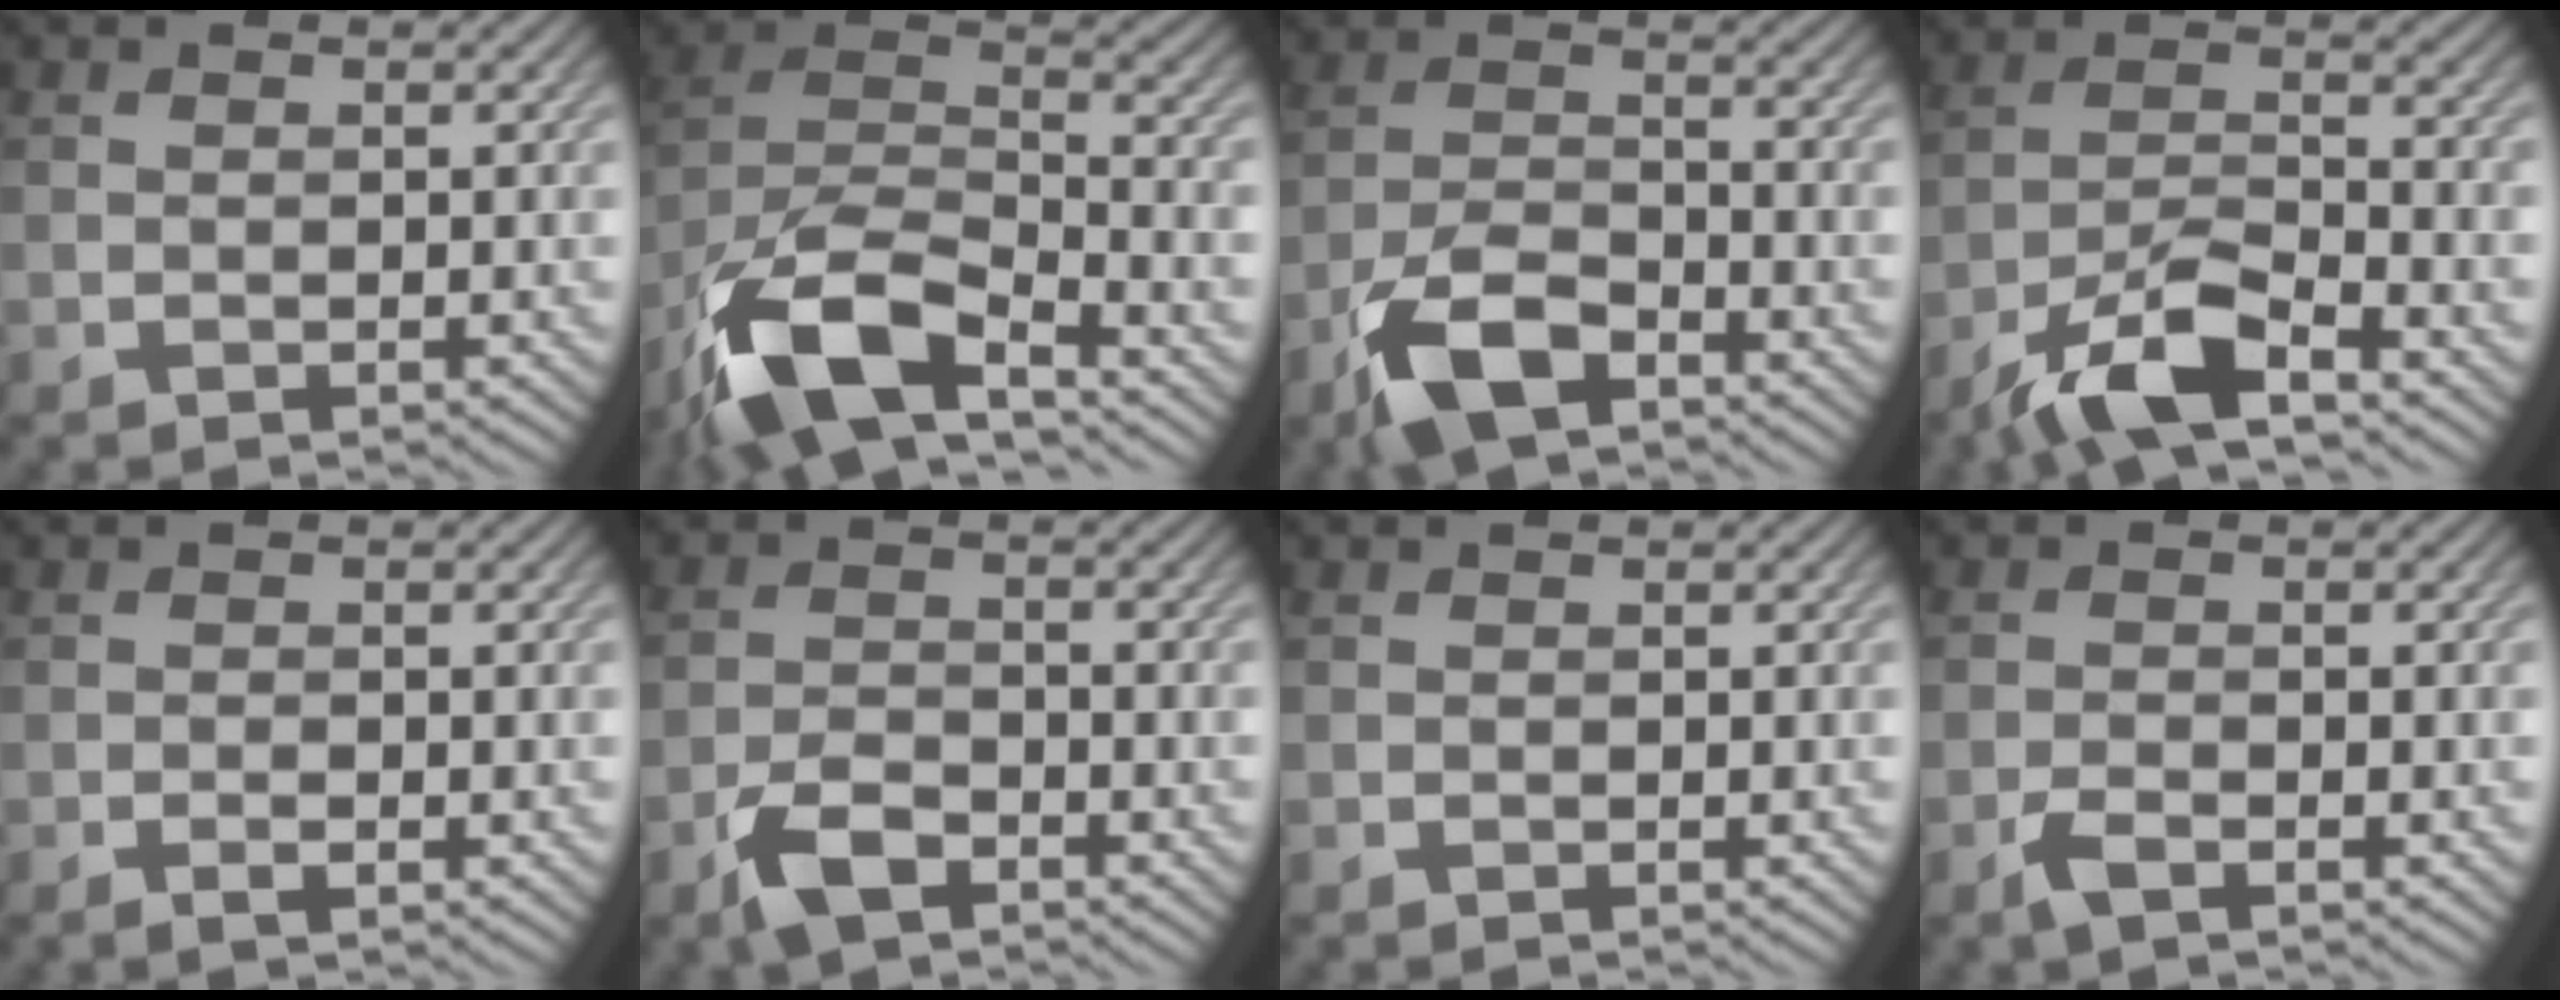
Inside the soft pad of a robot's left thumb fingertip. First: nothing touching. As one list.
[{"total": 14.4, "force": [-9.5, 5.1, 9.6], "torque": [-0.204, -0.009, -0.192]}, {"total": 8.8, "force": [-5.9, 3.5, 5.6], "torque": [-0.116, -0.004, -0.126]}, {"total": 9.1, "force": [-6.4, 2.3, 6.0], "torque": [-0.115, 0.000, -0.130]}, {"total": 1.2, "force": [-0.6, 0.4, 0.9], "torque": [-0.018, -0.001, -0.011]}, {"total": 4.8, "force": [-3.2, 2.1, 2.9], "torque": [-0.063, -0.004, -0.068]}, {"total": 0.0}, {"total": 2.0, "force": [-1.4, 0.6, 1.4], "torque": [-0.034, -0.001, -0.030]}]